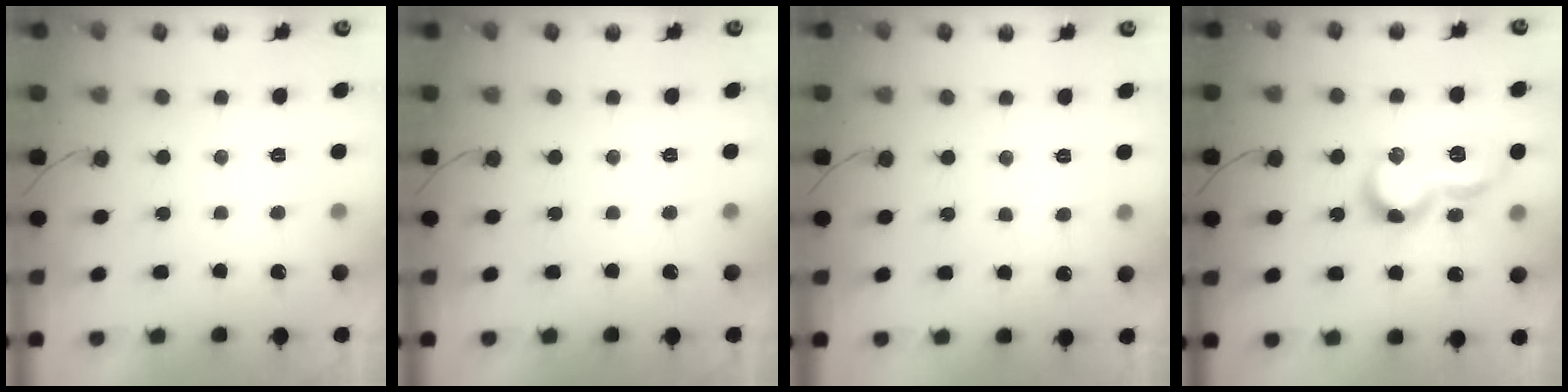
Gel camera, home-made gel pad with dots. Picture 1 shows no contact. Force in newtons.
{"total": 0.0}
{"total": 4.1, "press": 4.1, "slide": 0.4}
{"total": 13.8, "press": 13.7, "slide": 1.2}